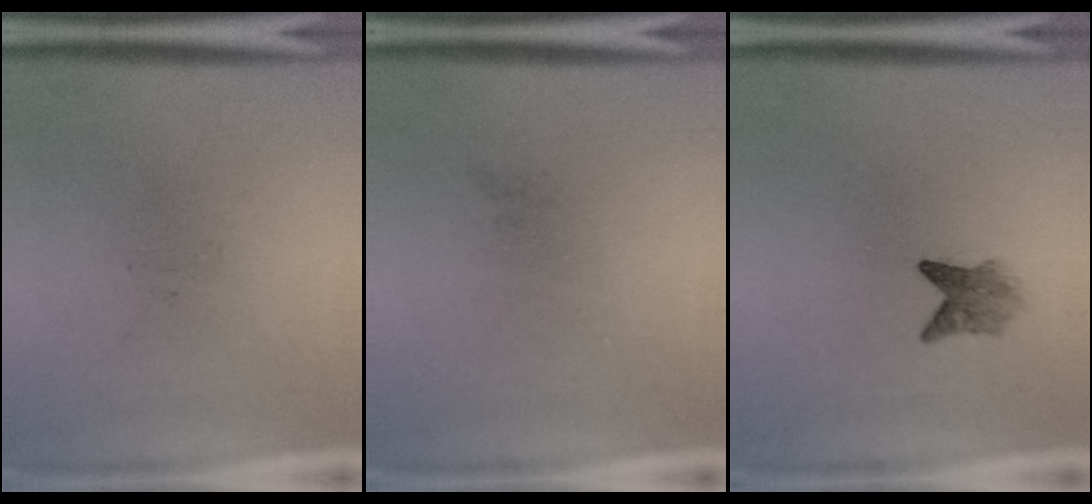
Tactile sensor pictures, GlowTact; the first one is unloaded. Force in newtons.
{"total": 0.0}
{"total": 2.6}